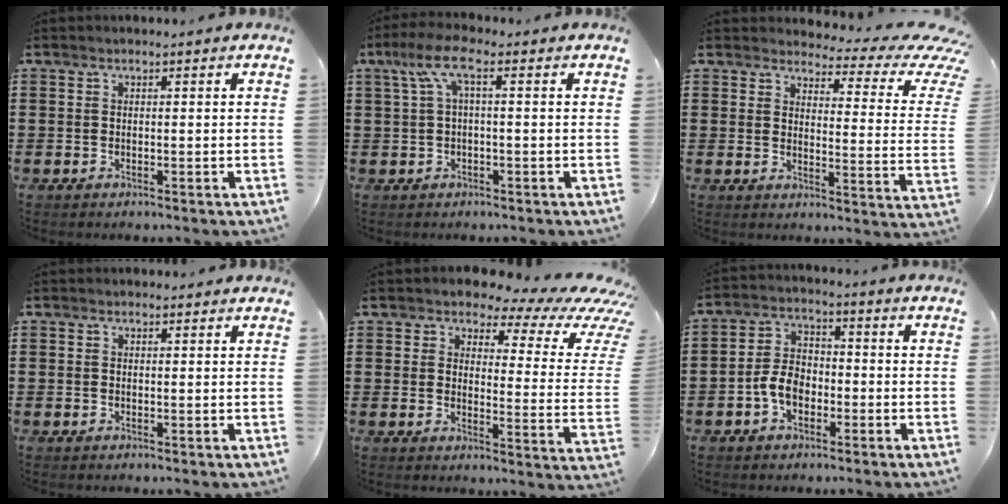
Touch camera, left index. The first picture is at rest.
{"total": 5.5, "force": [0.7, 1.6, 5.2], "torque": [-0.111, 0.007, 0.007]}
{"total": 5.0, "force": [3.7, 1.4, 3.1], "torque": [-0.053, -0.030, 0.055]}
{"total": 0.7, "force": [0.6, 0.4, 0.1], "torque": [-0.004, 0.002, 0.012]}
{"total": 5.8, "force": [4.5, 2.2, 2.9], "torque": [-0.058, -0.032, 0.071]}
{"total": 5.3, "force": [-1.9, 3.4, 3.6], "torque": [-0.093, 0.002, -0.045]}